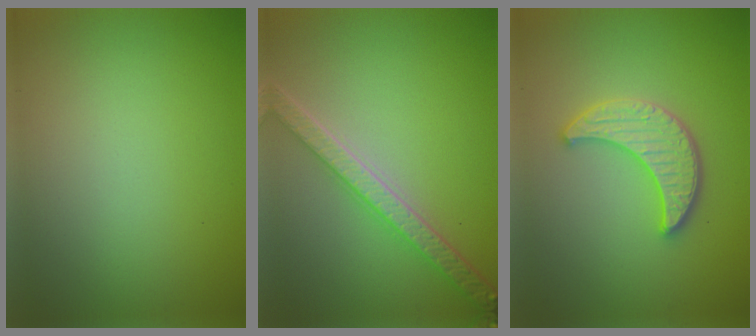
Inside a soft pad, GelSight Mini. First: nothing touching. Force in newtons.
{"total": 4.6, "press": 3.7, "slide": 2.7}
{"total": 3.6, "press": 3.5, "slide": 0.7}